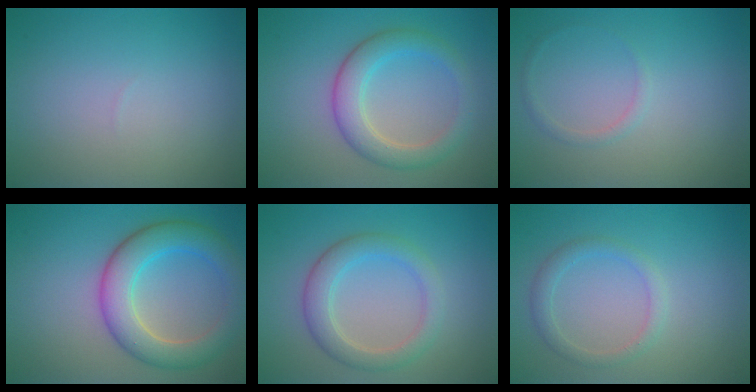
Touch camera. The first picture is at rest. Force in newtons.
{"total": 4.0, "press": 4.0, "slide": 0.1}
{"total": 0.8, "press": 0.8, "slide": 0.0}
{"total": 6.1, "press": 6.1, "slide": 0.2}
{"total": 3.5, "press": 3.5, "slide": 0.0}
{"total": 1.8, "press": 1.8, "slide": 0.2}